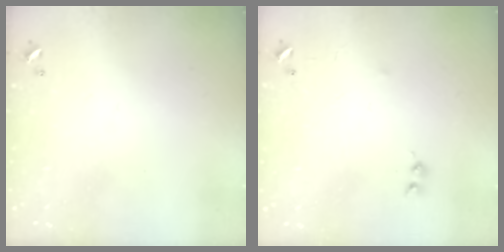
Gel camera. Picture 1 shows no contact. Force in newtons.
{"total": 5.7, "press": 5.7, "slide": 0.7}